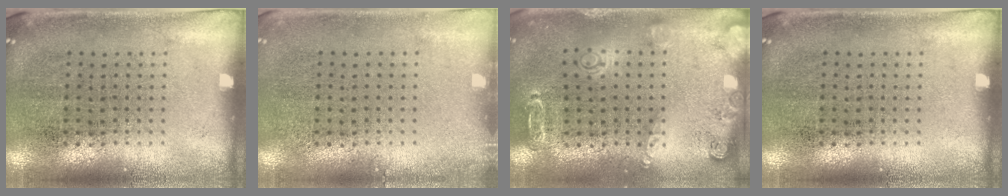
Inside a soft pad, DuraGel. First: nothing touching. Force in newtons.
{"total": 0.7, "press": 0.7, "slide": 0.1}
{"total": 1.5, "press": 1.5, "slide": 0.1}
{"total": 0.0}